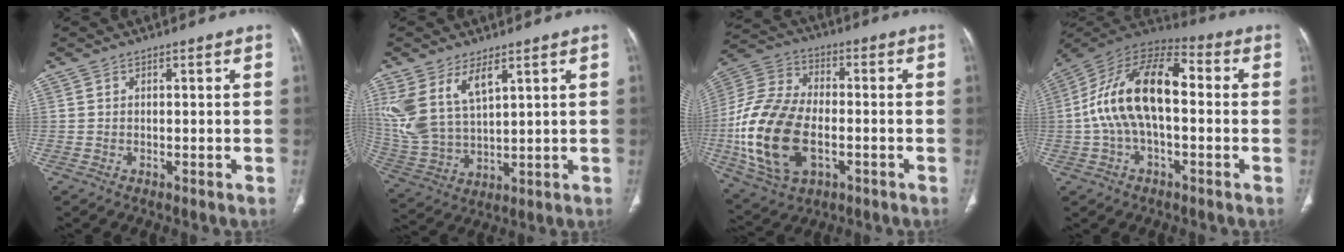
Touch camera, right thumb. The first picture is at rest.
{"total": 12.6, "force": [6.4, 6.2, 9.0], "torque": [-0.191, -0.021, 0.145]}
{"total": 21.1, "force": [-4.0, 12.8, 16.3], "torque": [-0.336, 0.010, -0.067]}
{"total": 18.0, "force": [0.0, 9.3, 15.4], "torque": [-0.282, 0.047, -0.010]}